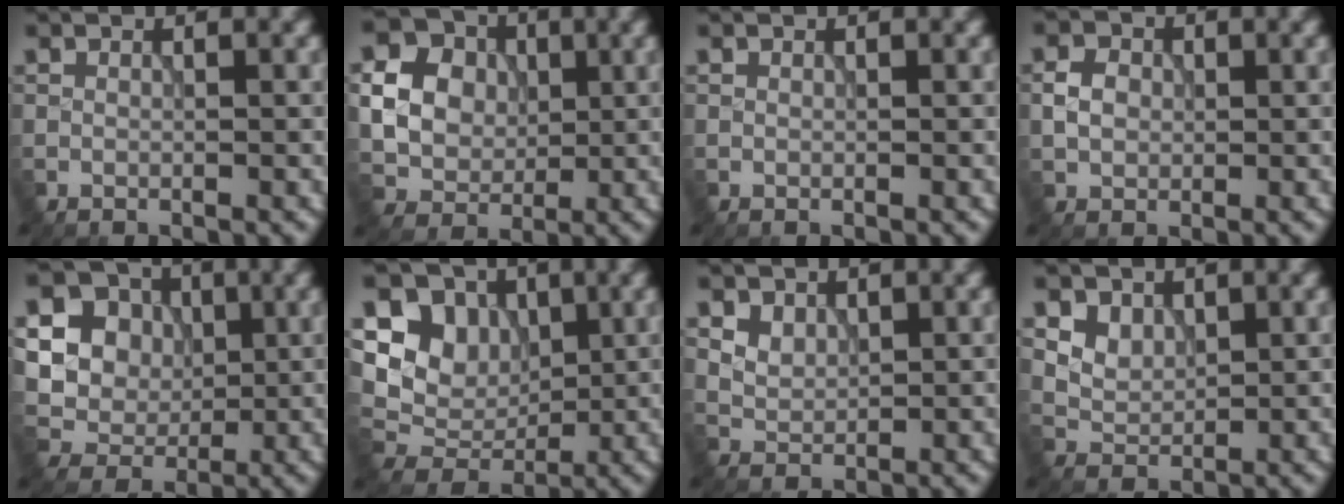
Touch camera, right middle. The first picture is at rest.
{"total": 7.3, "force": [0.9, 6.3, 3.4], "torque": [-0.080, 0.011, 0.004]}
{"total": 0.0}
{"total": 2.2, "force": [0.0, 1.9, 1.1], "torque": [-0.020, 0.001, -0.002]}
{"total": 11.7, "force": [2.8, 10.3, 4.7], "torque": [-0.129, 0.021, 0.049]}
{"total": 7.8, "force": [2.1, 6.4, 4.1], "torque": [-0.072, -0.006, 0.027]}
{"total": 2.4, "force": [1.4, 1.7, 0.9], "torque": [-0.025, -0.007, 0.038]}
{"total": 3.0, "force": [1.6, 2.2, 1.2], "torque": [-0.032, -0.010, 0.045]}